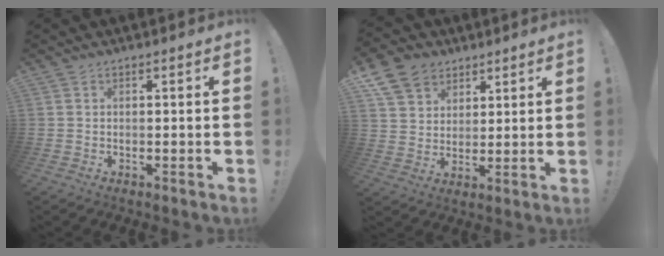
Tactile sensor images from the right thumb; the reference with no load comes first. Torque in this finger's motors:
{"motor_torque": [0.14, 0.20, 0.32, 0.89, 0.05]}